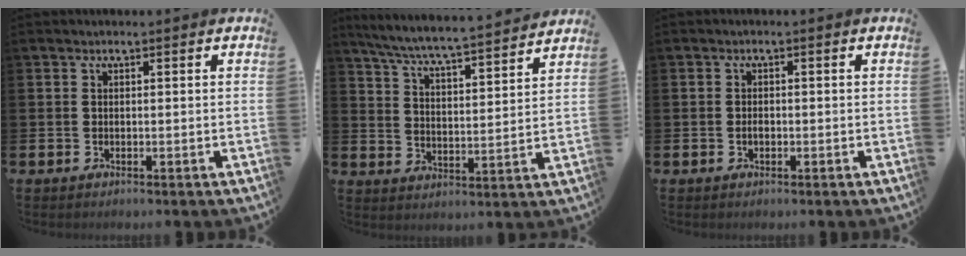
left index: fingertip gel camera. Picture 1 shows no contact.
{"total": 6.9, "force": [6.5, 0.0, 2.1], "torque": [-0.072, -0.051, 0.111]}
{"total": 1.1, "force": [-0.3, 0.6, 0.8], "torque": [-0.014, 0.002, -0.007]}